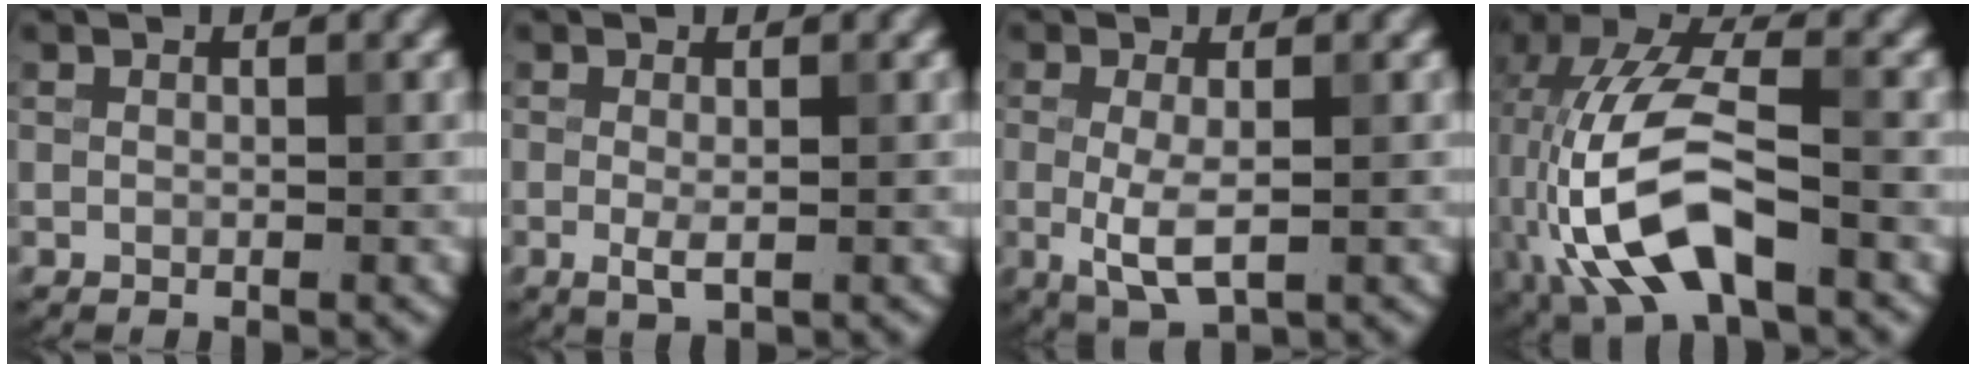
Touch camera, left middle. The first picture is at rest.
{"total": 1.4, "force": [-0.1, 0.3, 1.3], "torque": [-0.026, -0.005, -0.003]}
{"total": 3.5, "force": [-0.4, 1.2, 3.3], "torque": [-0.073, -0.011, -0.007]}
{"total": 11.0, "force": [-3.1, 4.9, 9.3], "torque": [-0.195, 0.013, -0.069]}